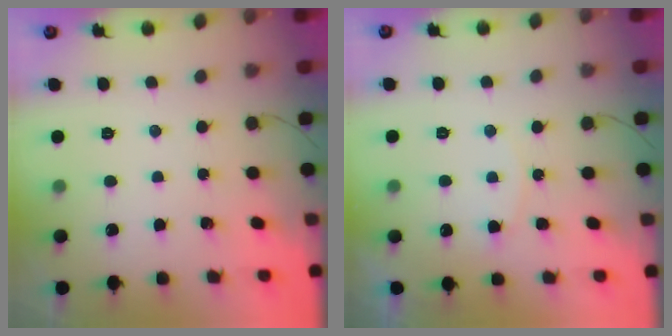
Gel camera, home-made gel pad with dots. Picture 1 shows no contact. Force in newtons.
{"total": 6.5, "press": 6.5, "slide": 0.7}